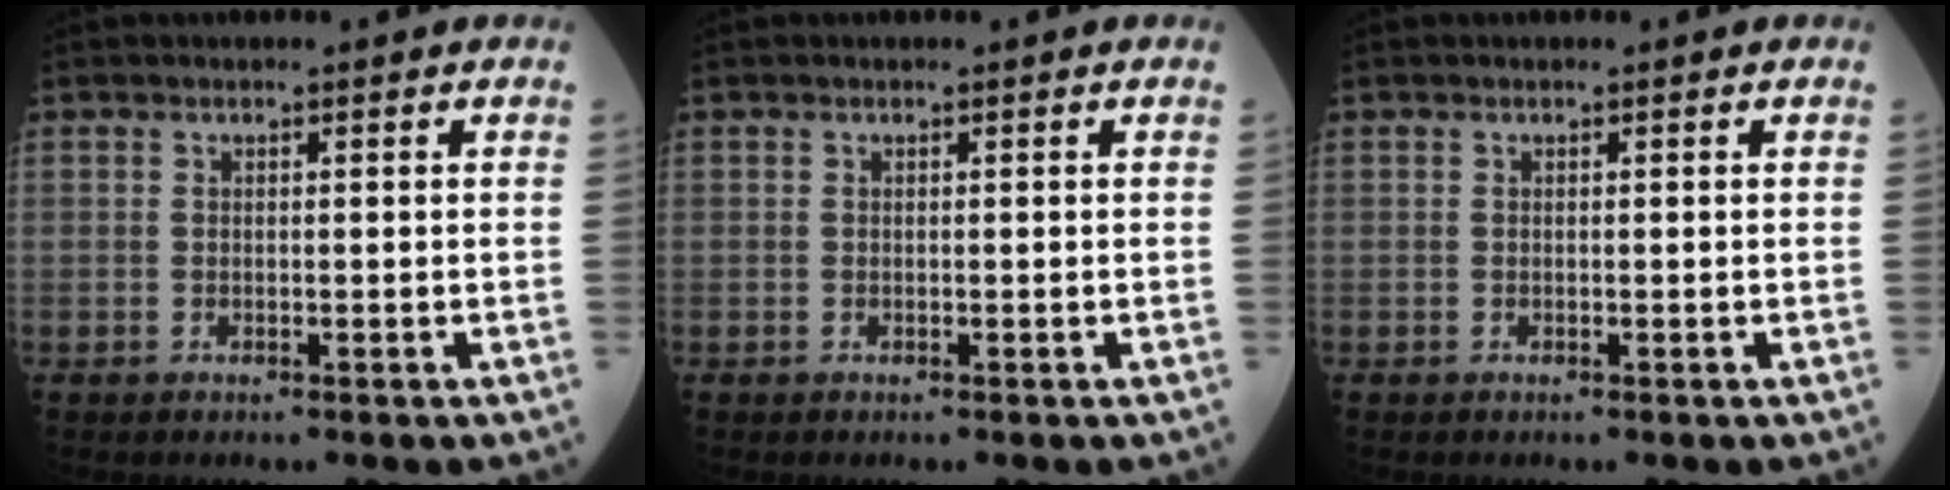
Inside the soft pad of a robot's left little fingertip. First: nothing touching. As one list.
[{"total": 0.0}, {"total": 0.0}]